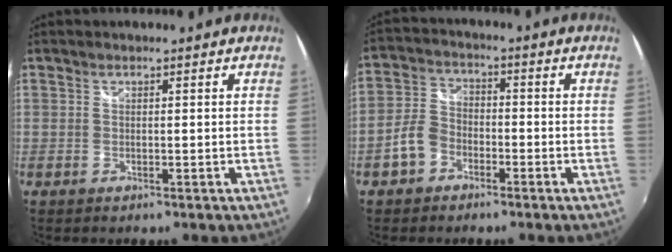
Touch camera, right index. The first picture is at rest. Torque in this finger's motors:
{"motor_torque": [-0.09, 0.11, -0.31, -0.14]}